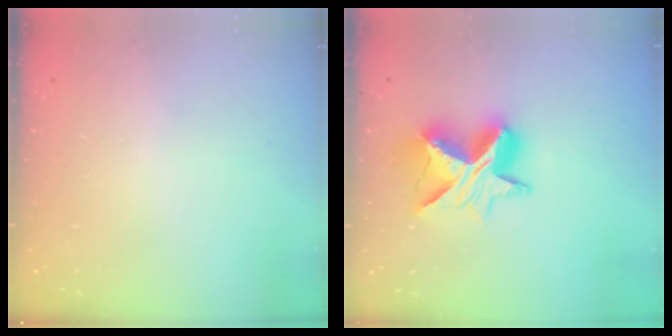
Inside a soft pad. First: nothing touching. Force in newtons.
{"total": 13.8, "press": 13.7, "slide": 0.9}